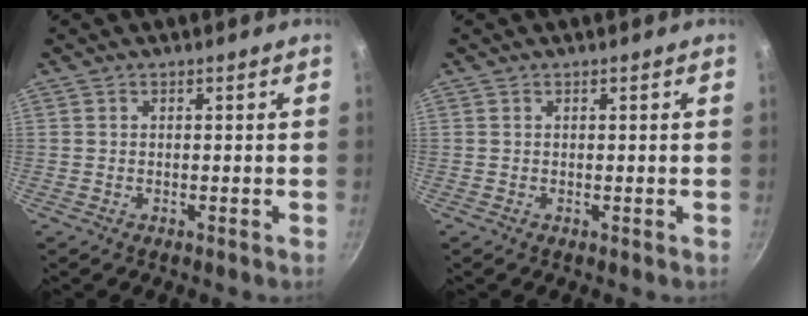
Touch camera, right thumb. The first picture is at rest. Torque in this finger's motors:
{"motor_torque": [-0.23, 0.01, -0.14, 0.06, -0.01]}